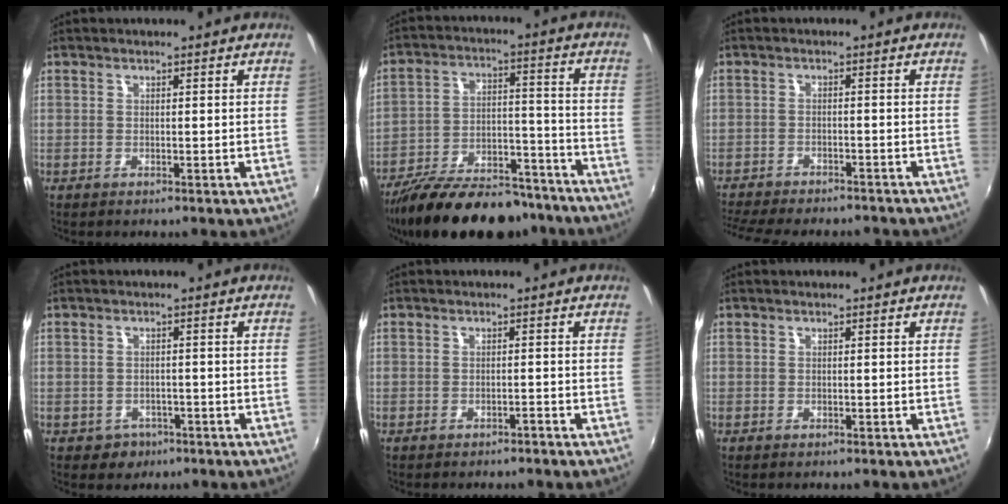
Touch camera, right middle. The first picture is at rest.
{"total": 23.9, "force": [-19.5, 8.5, 11.0], "torque": [-0.200, 0.000, -0.277]}
{"total": 14.0, "force": [-12.3, 3.4, 5.8], "torque": [-0.132, -0.027, -0.180]}
{"total": 3.6, "force": [-1.8, 3.0, 0.7], "torque": [-0.025, 0.000, -0.022]}
{"total": 1.4, "force": [-1.3, 0.3, 0.3], "torque": [-0.008, -0.002, -0.018]}
{"total": 0.0}